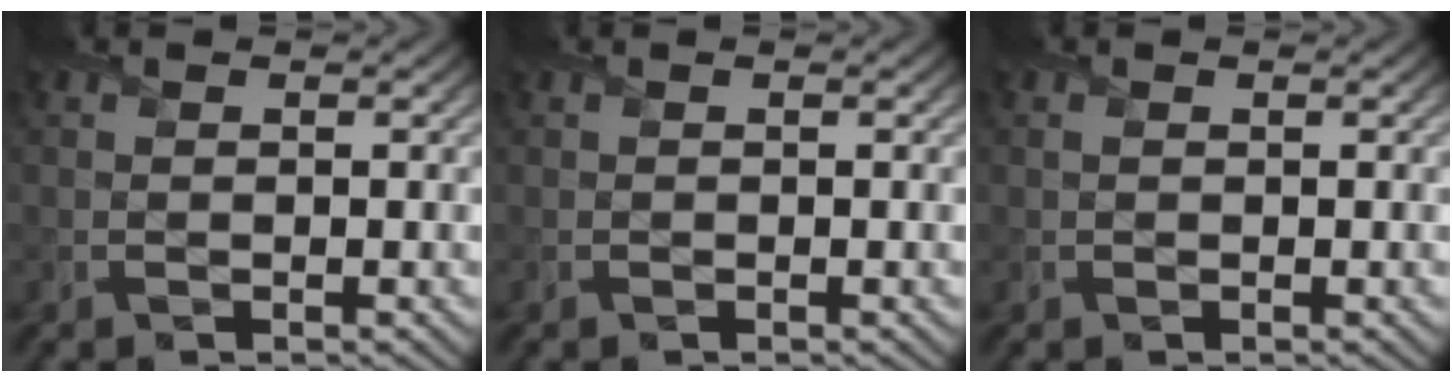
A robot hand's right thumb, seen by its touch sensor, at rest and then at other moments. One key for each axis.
{"total": 0.0}
{"total": 0.0}